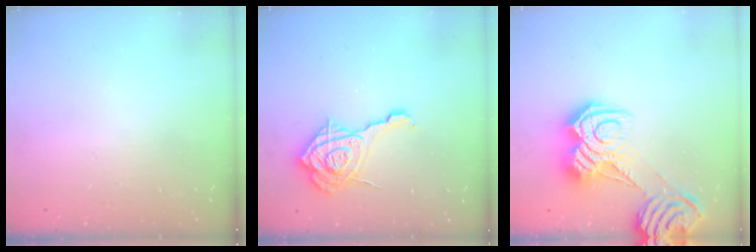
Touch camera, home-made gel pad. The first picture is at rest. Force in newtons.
{"total": 18.5, "press": 18.4, "slide": 2.1}
{"total": 16.6, "press": 16.6, "slide": 0.9}